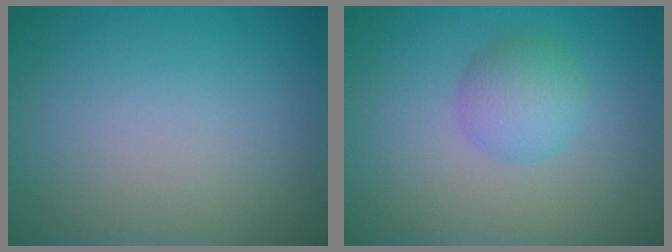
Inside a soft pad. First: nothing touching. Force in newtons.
{"total": 2.8, "press": 2.8, "slide": 0.1}